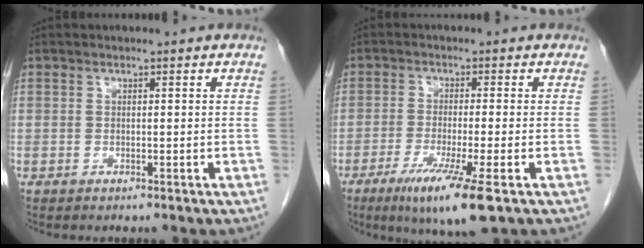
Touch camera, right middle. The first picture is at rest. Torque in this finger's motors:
{"motor_torque": [1.51, -0.62, 0.24, 0.16]}